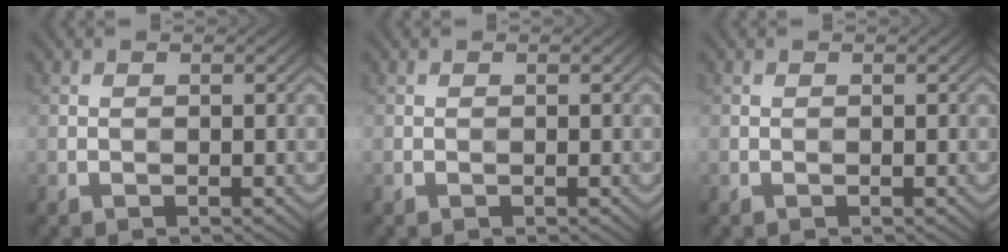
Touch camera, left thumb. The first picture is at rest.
{"total": 0.0}
{"total": 0.0}